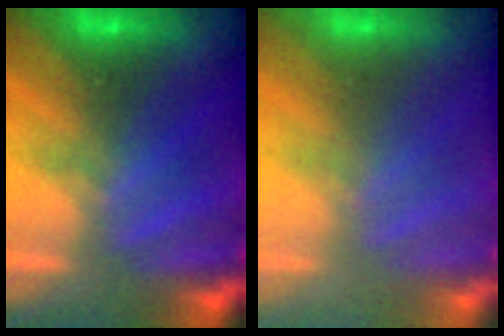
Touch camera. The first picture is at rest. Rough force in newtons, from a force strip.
{"total": 2.7}